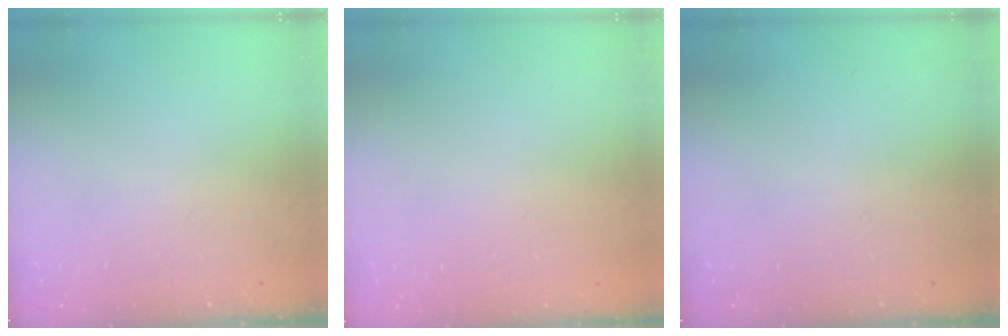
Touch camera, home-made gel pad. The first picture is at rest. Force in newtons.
{"total": 0.0}
{"total": 0.0}